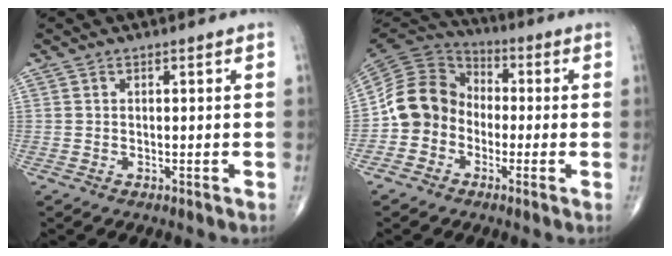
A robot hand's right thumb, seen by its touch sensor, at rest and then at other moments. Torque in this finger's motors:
{"motor_torque": [-0.42, 0.75, 0.05, -0.26, 0.16]}